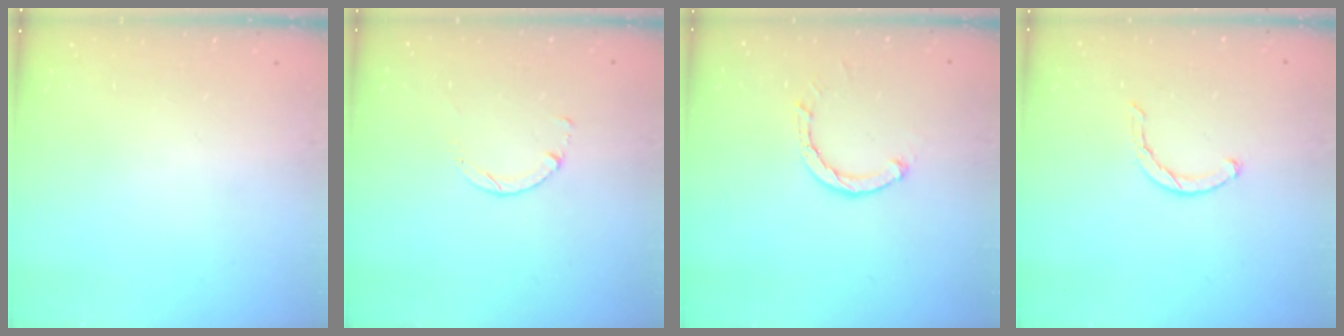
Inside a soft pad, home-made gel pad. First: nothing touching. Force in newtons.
{"total": 1.4, "press": 1.4, "slide": 0.2}
{"total": 2.6, "press": 2.6, "slide": 0.1}
{"total": 1.9, "press": 1.9, "slide": 0.3}